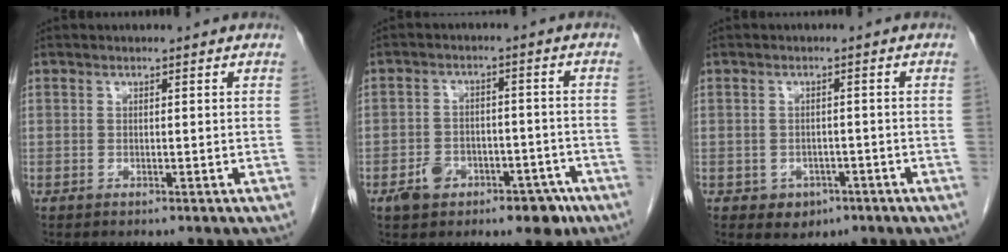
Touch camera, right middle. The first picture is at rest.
{"total": 8.1, "force": [-4.7, 4.9, 4.4], "torque": [-0.059, 0.022, -0.062]}
{"total": 3.2, "force": [-1.6, 2.6, 1.0], "torque": [-0.010, 0.008, -0.010]}